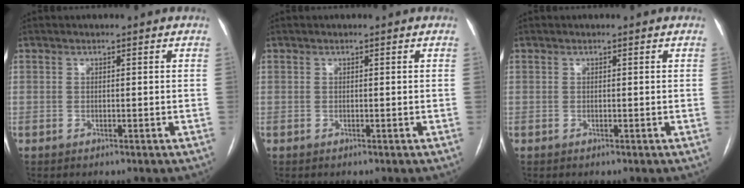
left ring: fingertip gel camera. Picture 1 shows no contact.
{"total": 0.0}
{"total": 0.0}